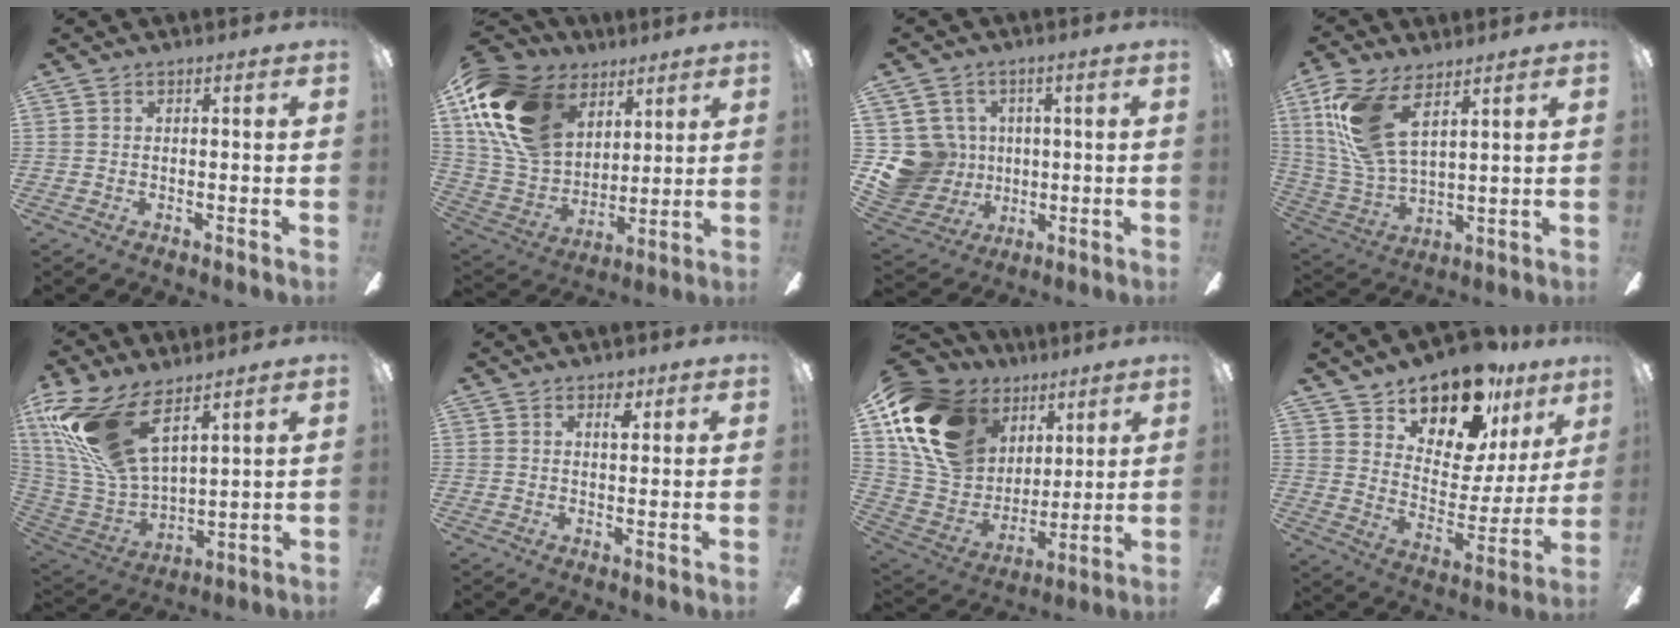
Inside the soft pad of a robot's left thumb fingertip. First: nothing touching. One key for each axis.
{"total": 21.3, "fx": 10.6, "fy": 13.9, "fz": 12.2, "tx": -0.283, "ty": -0.030, "tz": 0.198}
{"total": 12.3, "fx": 0.7, "fy": 11.8, "fz": 3.1, "tx": -0.110, "ty": -0.006, "tz": 0.023}
{"total": 15.4, "fx": 7.6, "fy": 6.8, "fz": 11.5, "tx": -0.263, "ty": -0.022, "tz": 0.139}
{"total": 22.3, "fx": 12.4, "fy": 10.5, "fz": 15.2, "tx": -0.340, "ty": -0.050, "tz": 0.223}
{"total": 3.3, "fx": 2.1, "fy": 1.6, "fz": 2.0, "tx": -0.011, "ty": -0.011, "tz": 0.032}
{"total": 20.3, "fx": 10.4, "fy": 13.9, "fz": 10.5, "tx": -0.230, "ty": -0.028, "tz": 0.200}
{"total": 17.7, "fx": 14.0, "fy": 7.6, "fz": 7.5, "tx": -0.127, "ty": -0.104, "tz": 0.246}